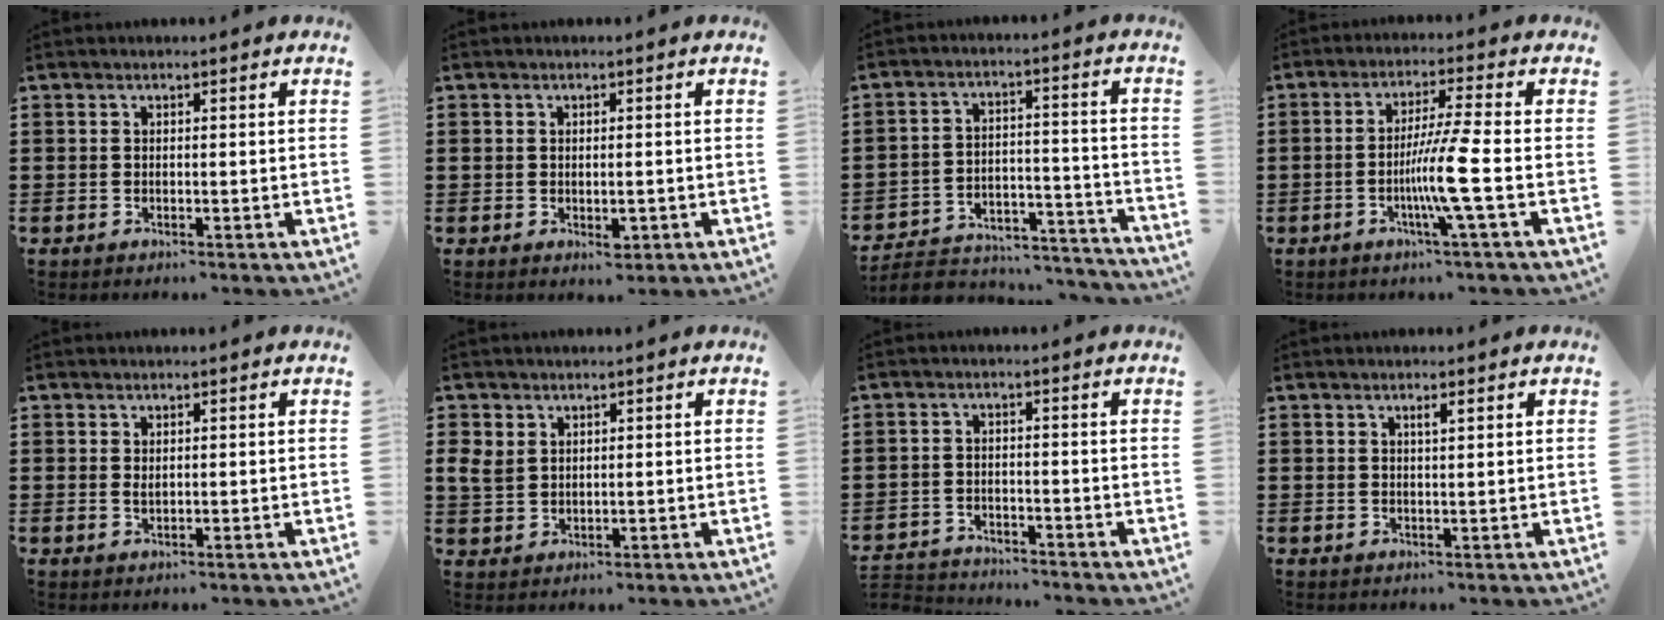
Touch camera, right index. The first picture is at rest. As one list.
[{"total": 2.2, "force": [-0.2, 1.2, 1.8], "torque": [-0.034, 0.002, -0.003]}, {"total": 5.6, "force": [-5.3, 1.3, 1.2], "torque": [-0.024, 0.011, -0.106]}, {"total": 7.7, "force": [-2.2, -1.0, 7.3], "torque": [-0.138, -0.017, -0.047]}, {"total": 0.7, "force": [0.4, 0.4, 0.5], "torque": [-0.011, 0.003, 0.007]}, {"total": 3.4, "force": [1.6, 2.7, 1.4], "torque": [-0.046, 0.008, 0.028]}, {"total": 2.6, "force": [-2.6, 0.3, -0.3], "torque": [-0.003, 0.000, -0.057]}, {"total": 1.3, "force": [0.5, 0.2, 1.1], "torque": [-0.022, 0.003, 0.008]}]